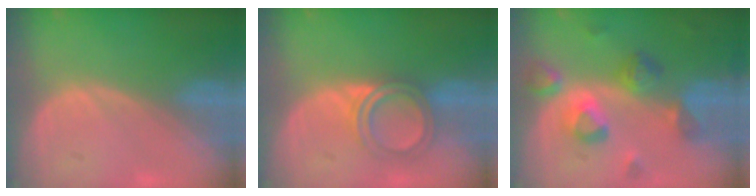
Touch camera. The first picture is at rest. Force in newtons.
{"total": 5.0, "press": 4.7, "slide": 1.6}
{"total": 8.7, "press": 8.0, "slide": 3.5}